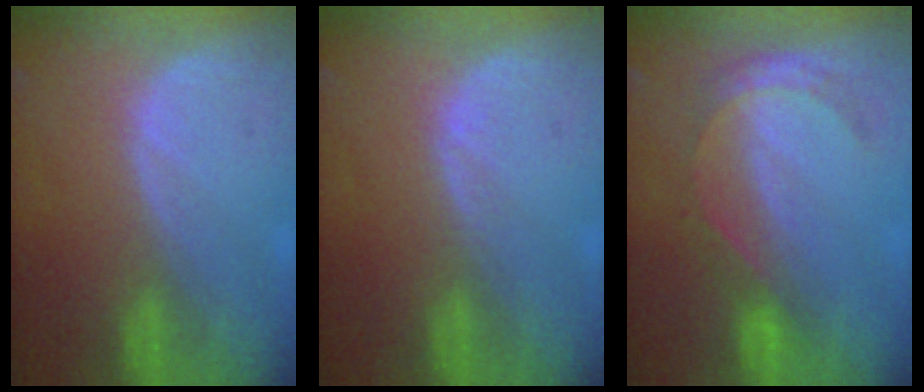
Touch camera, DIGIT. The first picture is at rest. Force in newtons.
{"total": 0.5, "press": 0.5, "slide": 0.1}
{"total": 5.2, "press": 4.6, "slide": 2.5}